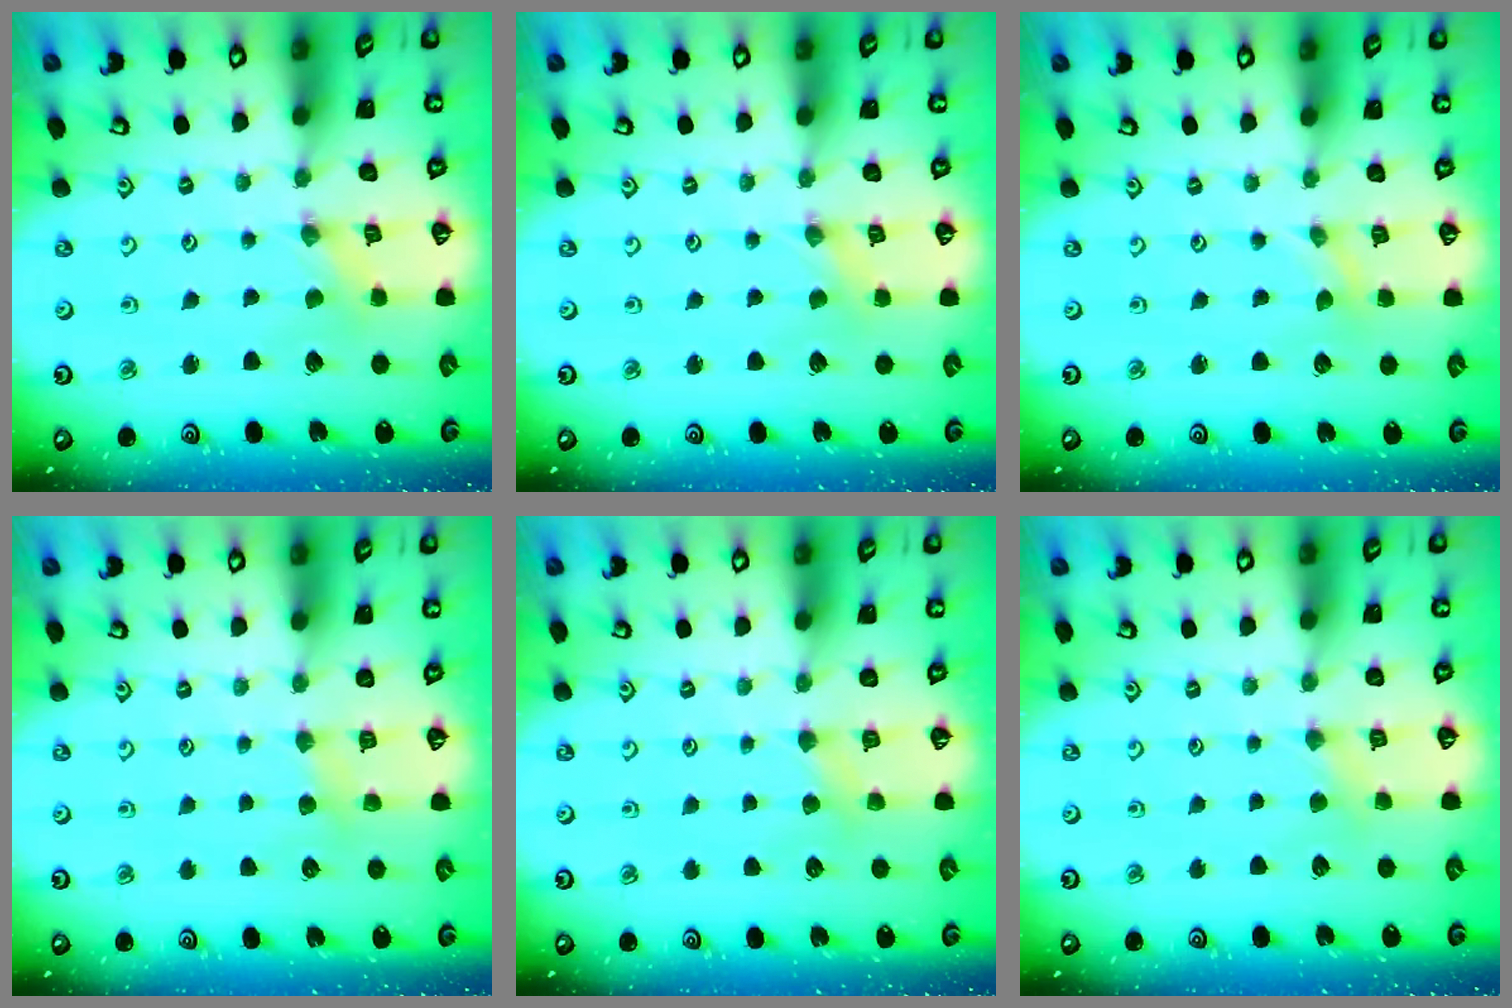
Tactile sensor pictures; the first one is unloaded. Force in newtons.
{"total": 0.0}
{"total": 0.0}
{"total": 3.6, "press": 3.6, "slide": 0.5}
{"total": 3.3, "press": 3.2, "slide": 0.4}
{"total": 2.5, "press": 2.5, "slide": 0.3}